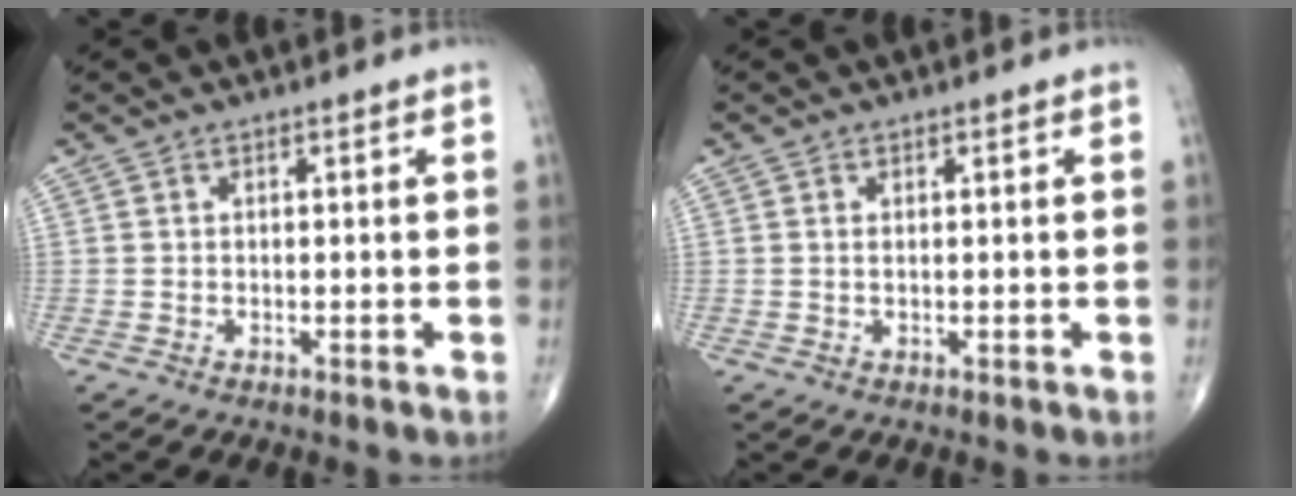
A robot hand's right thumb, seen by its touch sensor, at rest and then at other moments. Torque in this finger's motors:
{"motor_torque": [-0.37, 0.03, -0.12, 0.08, -0.04]}